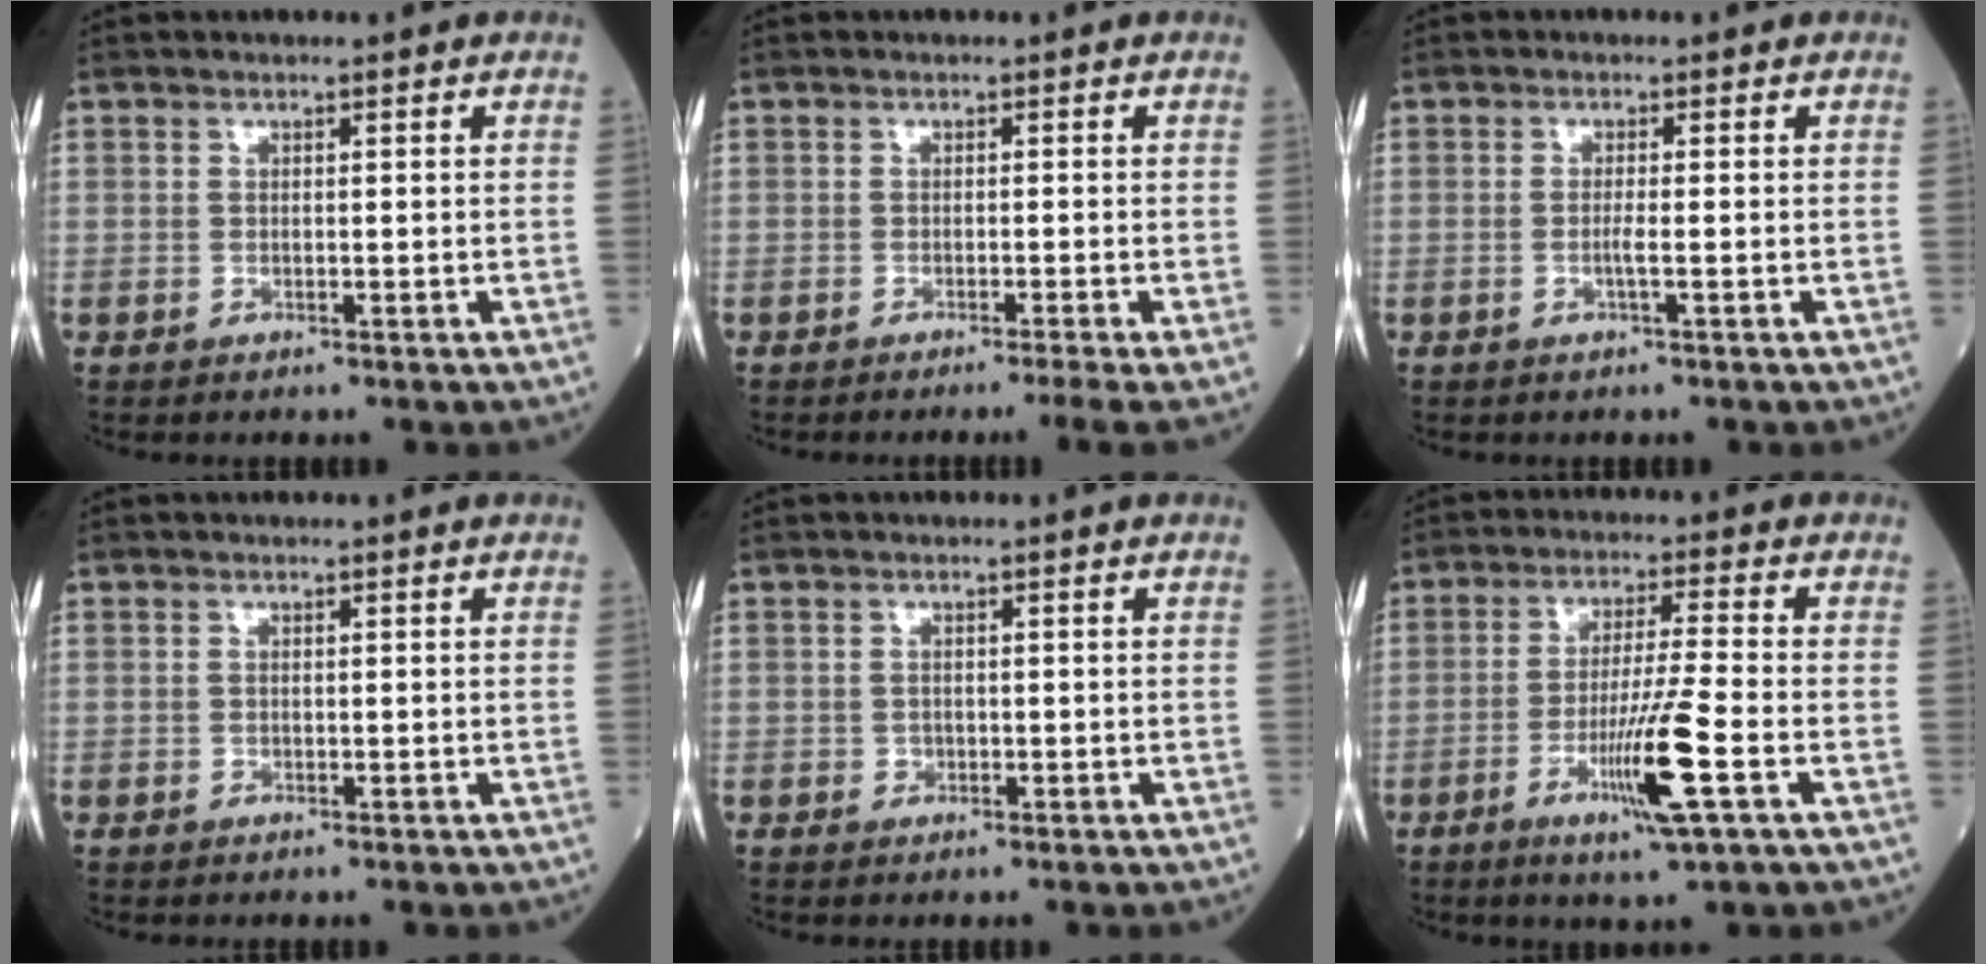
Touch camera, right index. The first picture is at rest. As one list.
[{"total": 3.3, "force": [-2.5, -1.3, 1.8], "torque": [-0.025, -0.007, -0.041]}, {"total": 1.5, "force": [-0.5, -0.2, 1.4], "torque": [-0.027, -0.001, -0.013]}, {"total": 0.0}, {"total": 0.8, "force": [-0.3, 0.7, 0.2], "torque": [-0.003, 0.003, -0.006]}, {"total": 9.8, "force": [-3.9, -0.8, 9.0], "torque": [-0.165, -0.019, -0.072]}]